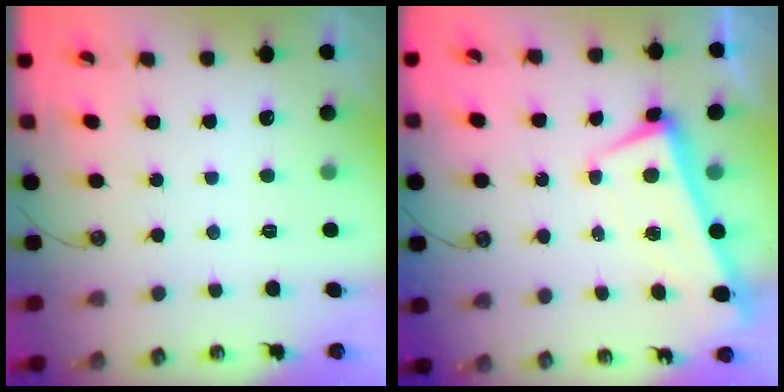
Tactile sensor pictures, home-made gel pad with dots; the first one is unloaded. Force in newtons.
{"total": 2.0, "press": 1.9, "slide": 0.6}